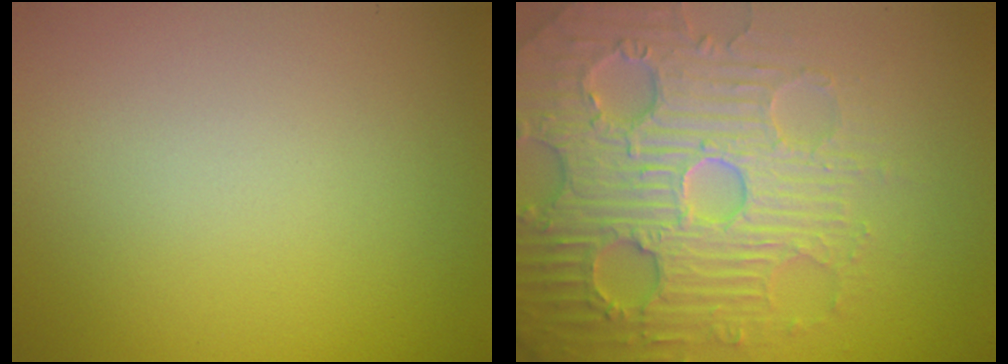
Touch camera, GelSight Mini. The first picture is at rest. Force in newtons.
{"total": 7.9, "press": 7.7, "slide": 1.6}